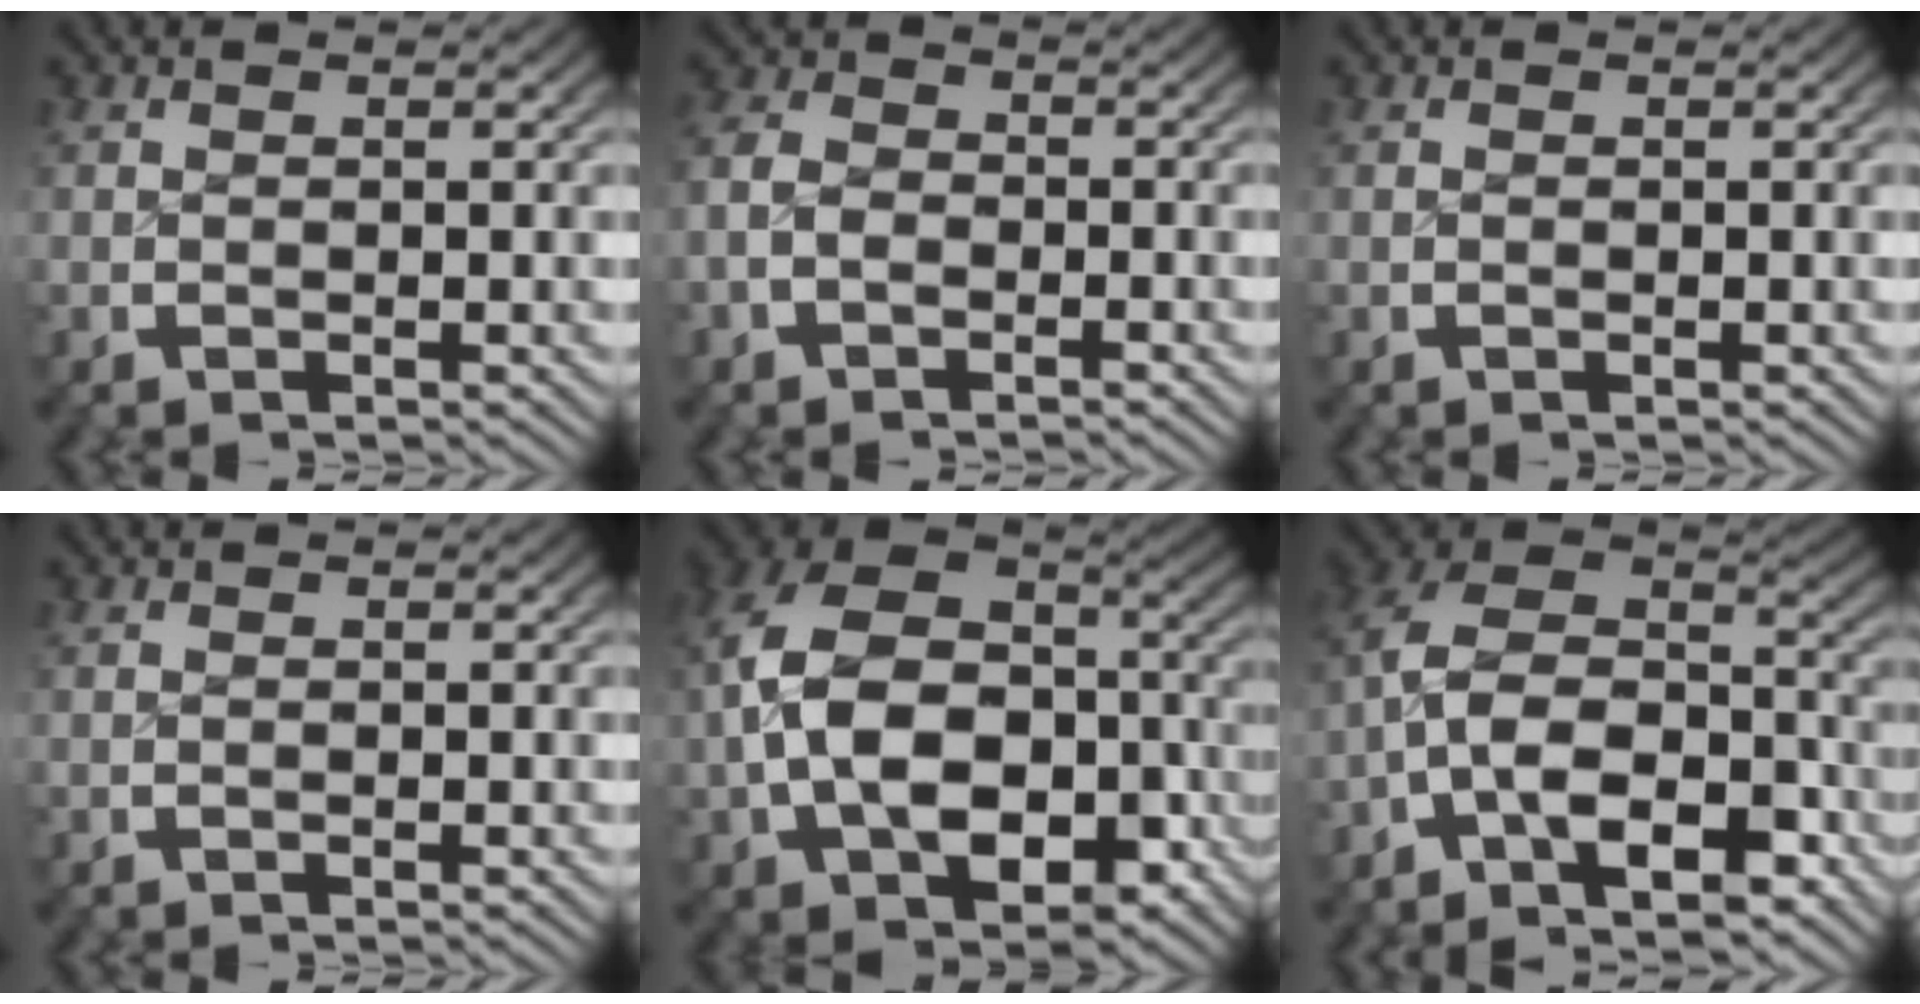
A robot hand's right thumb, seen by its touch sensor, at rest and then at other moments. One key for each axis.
{"total": 3.3, "fx": -1.2, "fy": 2.5, "fz": 1.8, "tx": -0.039, "ty": -0.009, "tz": -0.019}
{"total": 0.0}
{"total": 0.0}
{"total": 16.9, "fx": -1.1, "fy": 11.5, "fz": 12.3, "tx": -0.273, "ty": -0.051, "tz": 0.014}
{"total": 14.0, "fx": -3.1, "fy": 9.9, "fz": 9.4, "tx": -0.217, "ty": -0.056, "tz": -0.041}